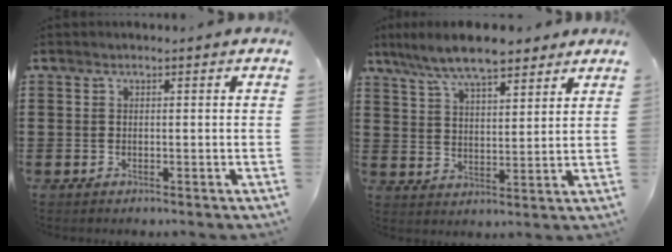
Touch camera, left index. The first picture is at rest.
{"total": 8.8, "force": [7.5, 1.8, 4.2], "torque": [-0.106, -0.014, 0.138]}